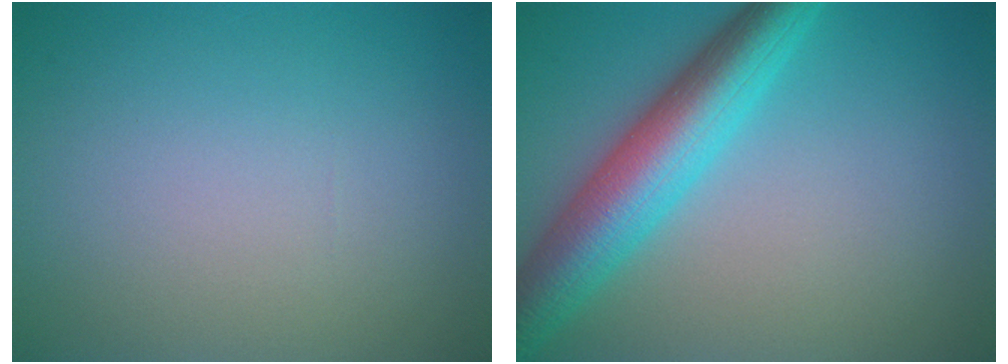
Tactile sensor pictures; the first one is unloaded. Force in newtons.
{"total": 7.4, "press": 7.4, "slide": 0.3}